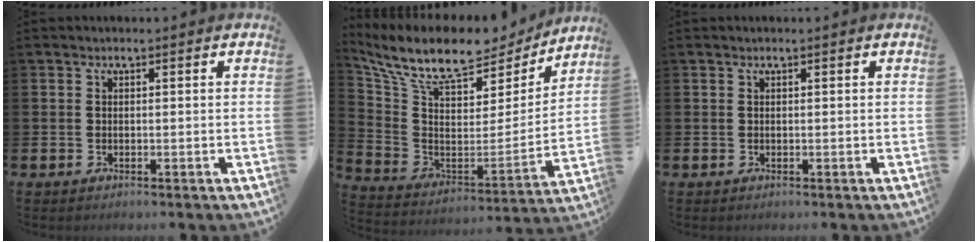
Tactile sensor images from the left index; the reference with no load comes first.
{"total": 11.0, "force": [9.2, 3.5, 5.0], "torque": [-0.137, -0.057, 0.159]}
{"total": 0.0}